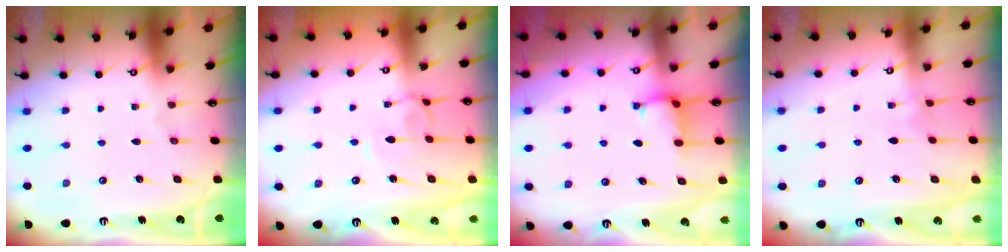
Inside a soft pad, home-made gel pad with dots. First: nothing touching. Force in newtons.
{"total": 2.9, "press": 2.9, "slide": 0.3}
{"total": 2.5, "press": 2.5, "slide": 0.4}
{"total": 2.7, "press": 2.6, "slide": 0.3}